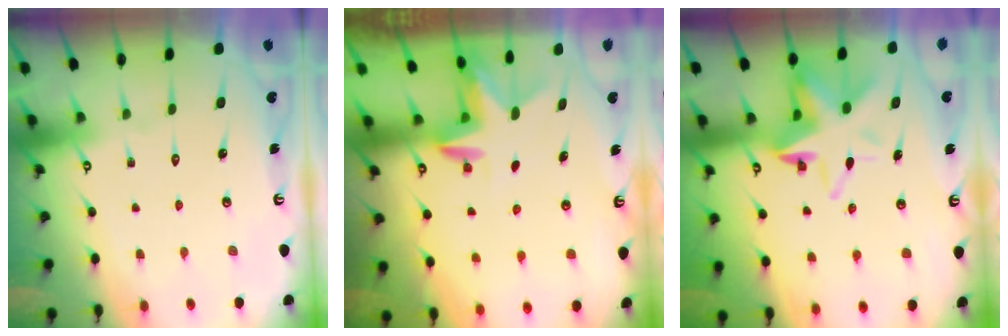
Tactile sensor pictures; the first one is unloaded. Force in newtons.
{"total": 2.7, "press": 2.7, "slide": 0.1}
{"total": 9.8, "press": 9.7, "slide": 1.8}